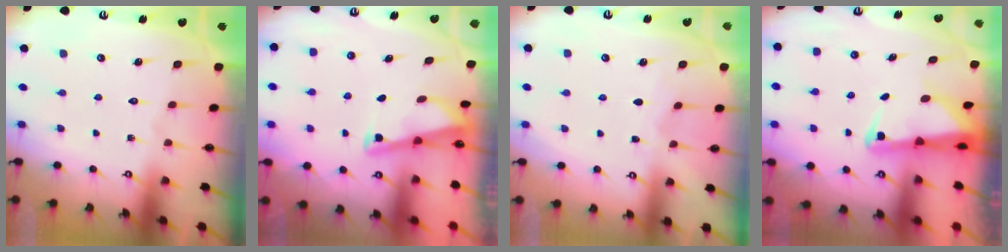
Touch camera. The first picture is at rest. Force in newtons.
{"total": 2.9, "press": 2.9, "slide": 0.3}
{"total": 2.7, "press": 2.6, "slide": 0.4}
{"total": 2.6, "press": 2.5, "slide": 0.5}